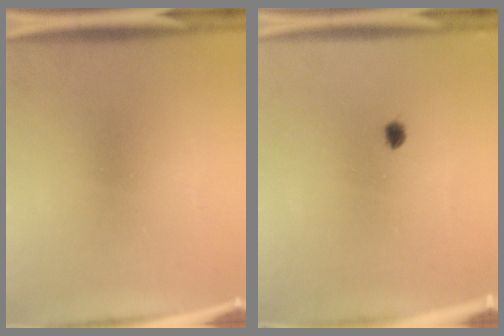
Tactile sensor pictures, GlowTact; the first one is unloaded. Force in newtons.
{"total": 1.4}